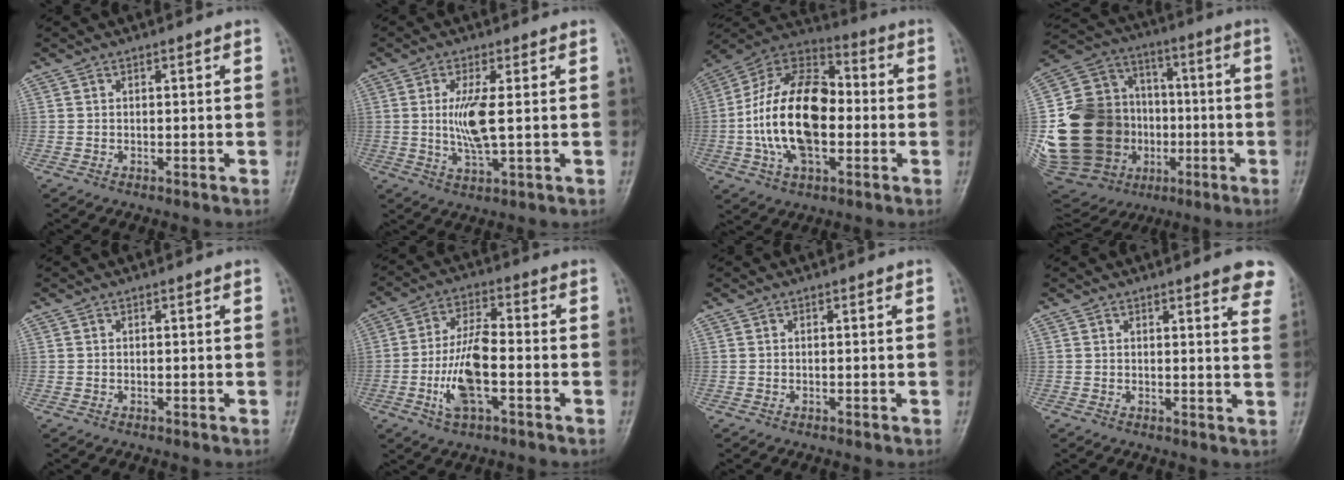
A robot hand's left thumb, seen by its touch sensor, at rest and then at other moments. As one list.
[{"total": 6.9, "force": [0.7, 1.6, 6.7], "torque": [-0.146, -0.018, 0.014]}, {"total": 20.7, "force": [-1.8, 12.0, 16.7], "torque": [-0.295, 0.030, -0.036]}, {"total": 29.4, "force": [-4.2, 23.1, 17.8], "torque": [-0.356, 0.060, -0.052]}, {"total": 0.0}, {"total": 10.6, "force": [-2.8, 4.2, 9.3], "torque": [-0.187, 0.019, -0.054]}, {"total": 0.0}, {"total": 7.6, "force": [5.5, 1.8, 5.0], "torque": [-0.034, -0.019, 0.050]}]